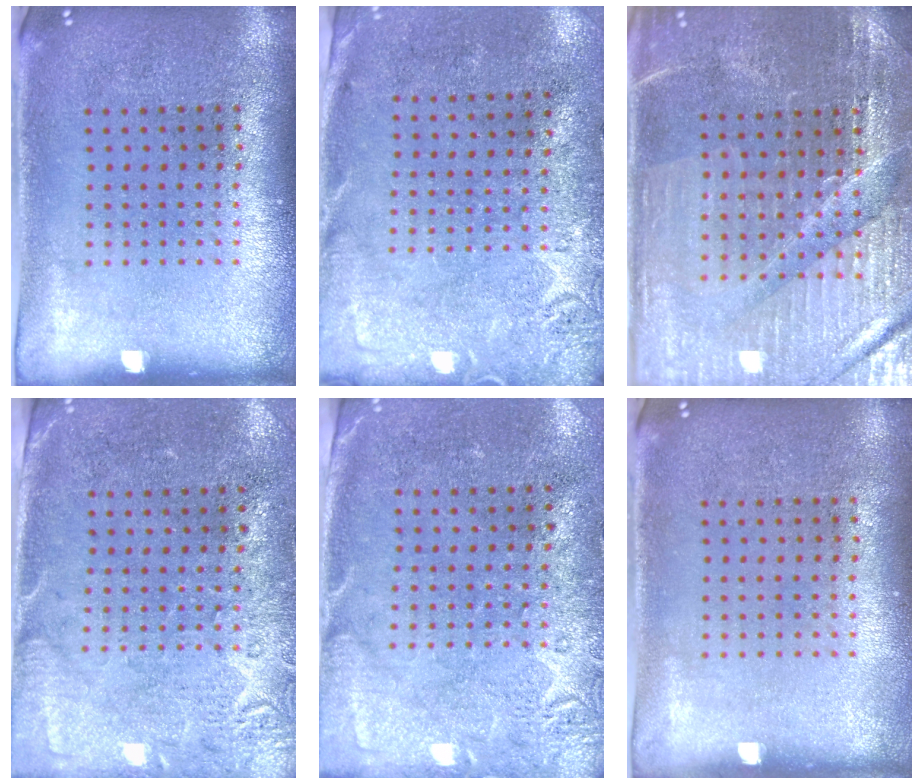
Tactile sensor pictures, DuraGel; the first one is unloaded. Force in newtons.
{"total": 2.7, "press": 2.2, "slide": 1.6}
{"total": 3.4, "press": 3.3, "slide": 0.4}
{"total": 2.7, "press": 2.3, "slide": 1.4}
{"total": 2.7, "press": 2.2, "slide": 1.7}
{"total": 0.0}